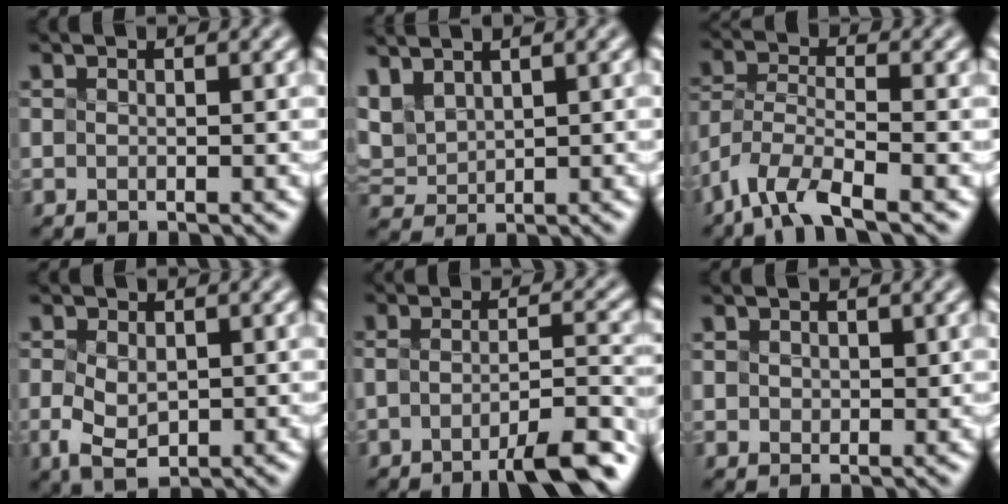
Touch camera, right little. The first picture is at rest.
{"total": 1.5, "force": [1.5, 0.2, 0.0], "torque": [-0.040, 0.004, 0.067]}
{"total": 6.0, "force": [-5.7, 0.1, 1.9], "torque": [-0.067, -0.019, -0.087]}
{"total": 1.6, "force": [-1.4, 0.4, 0.7], "torque": [-0.041, -0.013, 0.009]}
{"total": 5.6, "force": [-4.5, -0.1, 3.4], "torque": [-0.053, -0.009, -0.048]}
{"total": 1.1, "force": [-0.1, -0.4, -1.1], "torque": [0.002, 0.000, 0.022]}